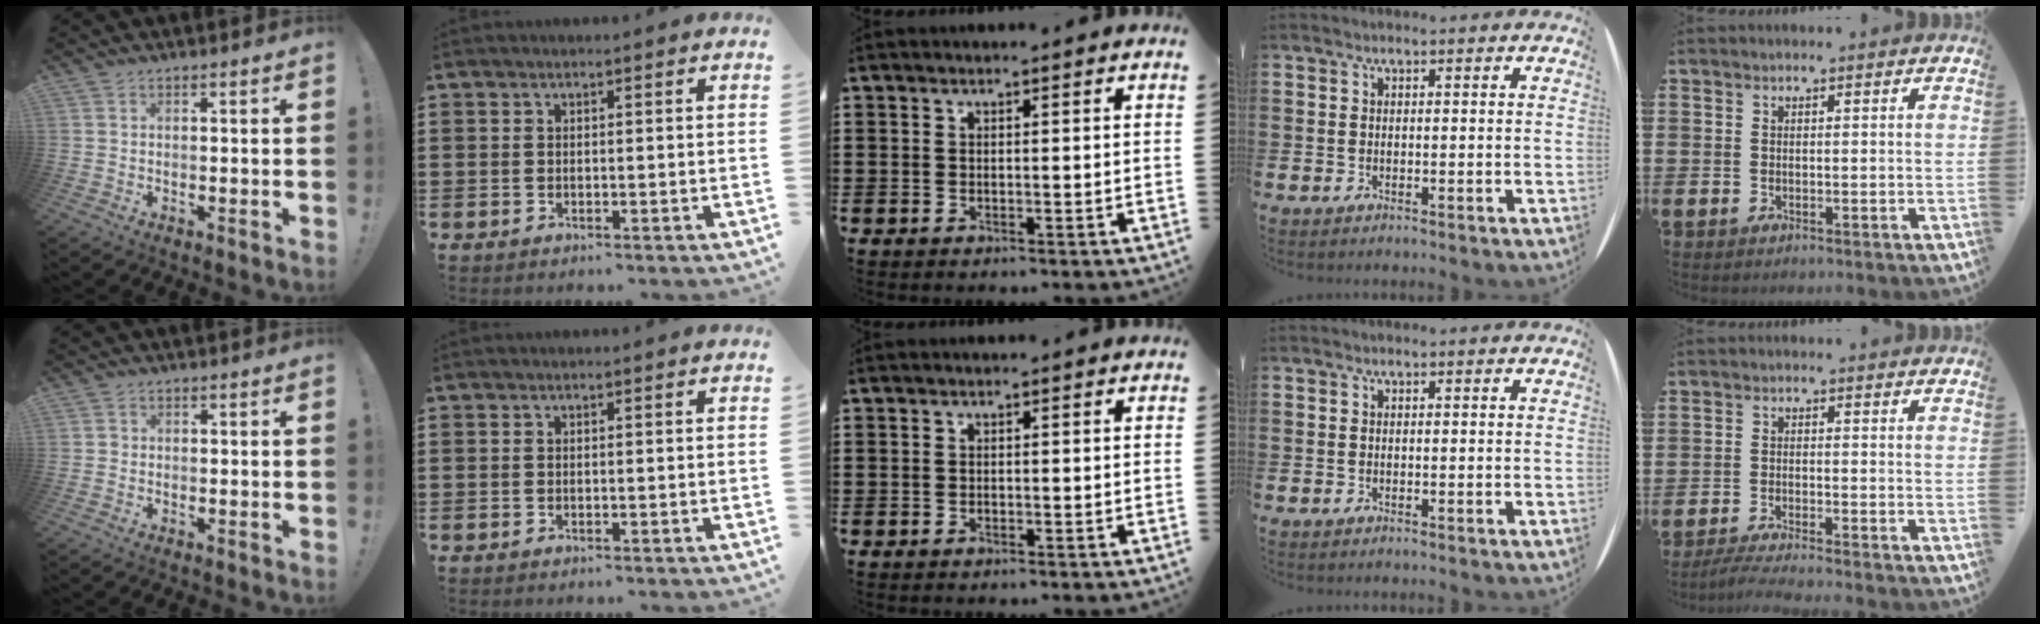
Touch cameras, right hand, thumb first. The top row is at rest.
{"thumb": {"total": 0.6, "force": [-0.1, 0.5, 0.2], "torque": [-0.004, 0.001, -0.001]}, "little": {"total": 2.7, "force": [-2.4, -0.3, 1.1], "torque": [-0.015, -0.001, -0.046]}}